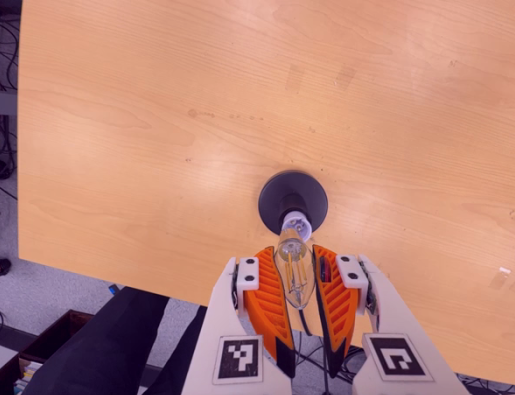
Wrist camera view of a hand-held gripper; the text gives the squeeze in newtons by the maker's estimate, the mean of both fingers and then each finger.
{"total": 19.4, "left": 24.6, "right": 14.3}